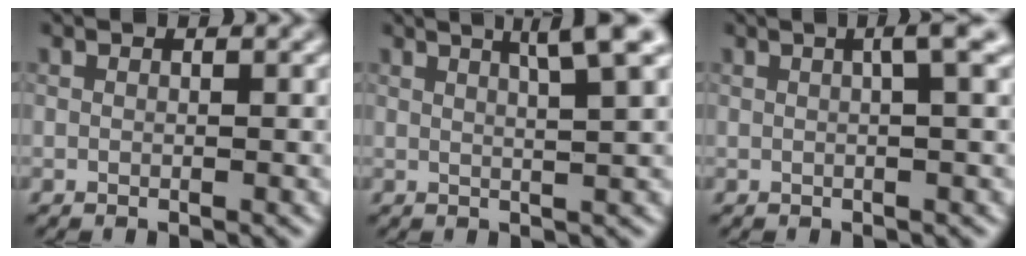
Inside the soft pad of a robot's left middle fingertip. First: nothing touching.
{"total": 4.2, "force": [2.2, 0.5, 3.6], "torque": [-0.041, 0.011, 0.033]}
{"total": 2.8, "force": [0.6, 0.6, 2.7], "torque": [-0.031, 0.012, 0.008]}